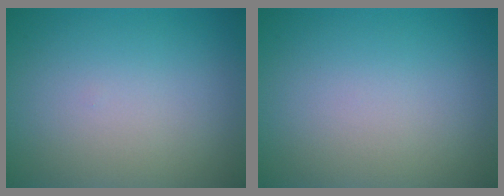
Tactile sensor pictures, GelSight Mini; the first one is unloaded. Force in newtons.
{"total": 0.0}